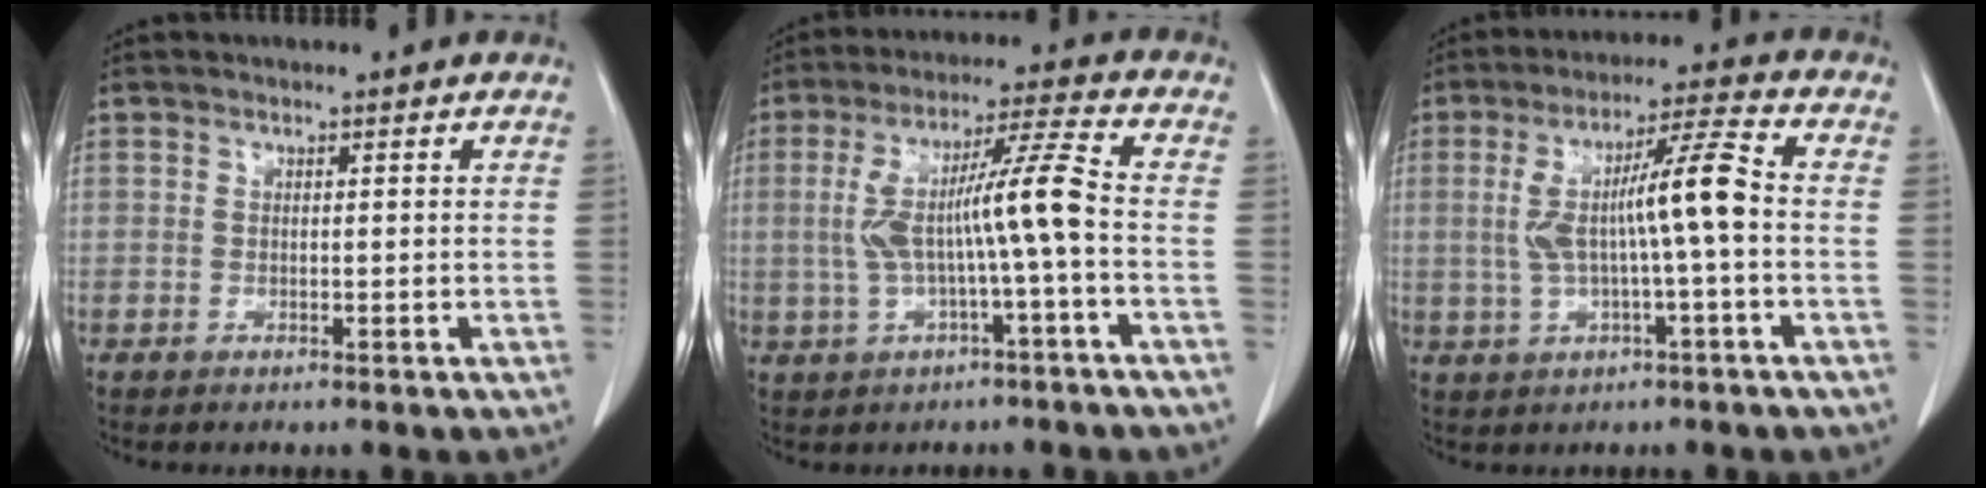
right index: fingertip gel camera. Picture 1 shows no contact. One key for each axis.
{"total": 9.8, "fx": -0.9, "fy": -0.2, "fz": 9.8, "tx": -0.185, "ty": 0.027, "tz": -0.017}
{"total": 9.8, "fx": -0.2, "fy": 0.5, "fz": 9.8, "tx": -0.183, "ty": 0.025, "tz": -0.006}